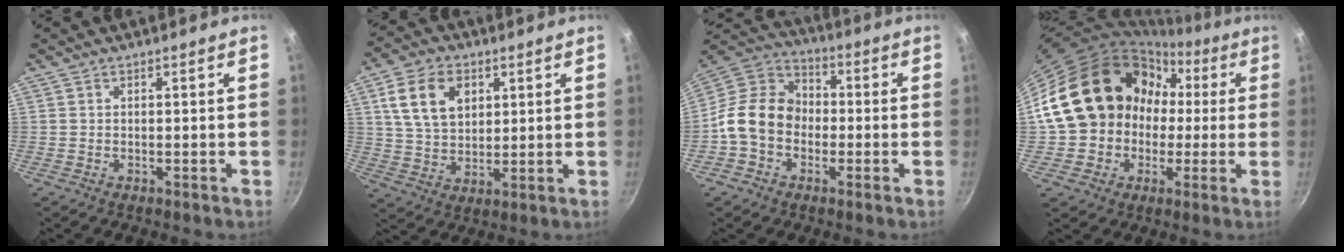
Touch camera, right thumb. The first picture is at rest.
{"total": 11.7, "force": [4.0, 8.2, 7.4], "torque": [-0.111, -0.007, 0.075]}
{"total": 13.2, "force": [-2.5, 10.6, 7.5], "torque": [-0.095, 0.039, -0.070]}
{"total": 19.8, "force": [1.0, 17.0, 10.3], "torque": [-0.144, 0.063, 0.025]}